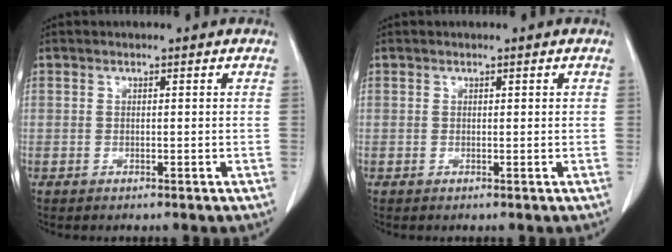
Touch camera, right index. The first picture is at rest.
{"total": 0.0}